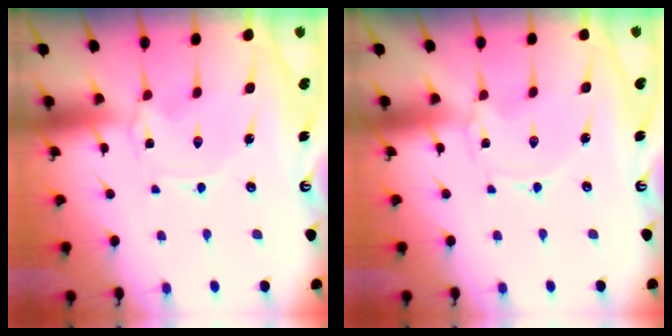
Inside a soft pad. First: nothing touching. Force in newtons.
{"total": 0.0}